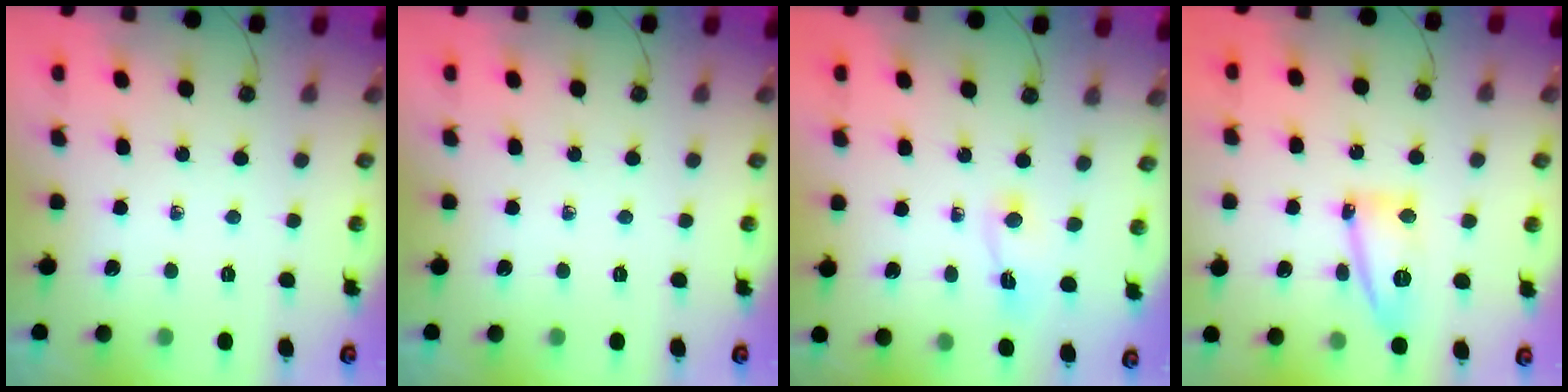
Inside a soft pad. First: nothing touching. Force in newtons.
{"total": 0.0}
{"total": 2.1, "press": 2.1, "slide": 0.3}
{"total": 12.5, "press": 12.4, "slide": 1.1}